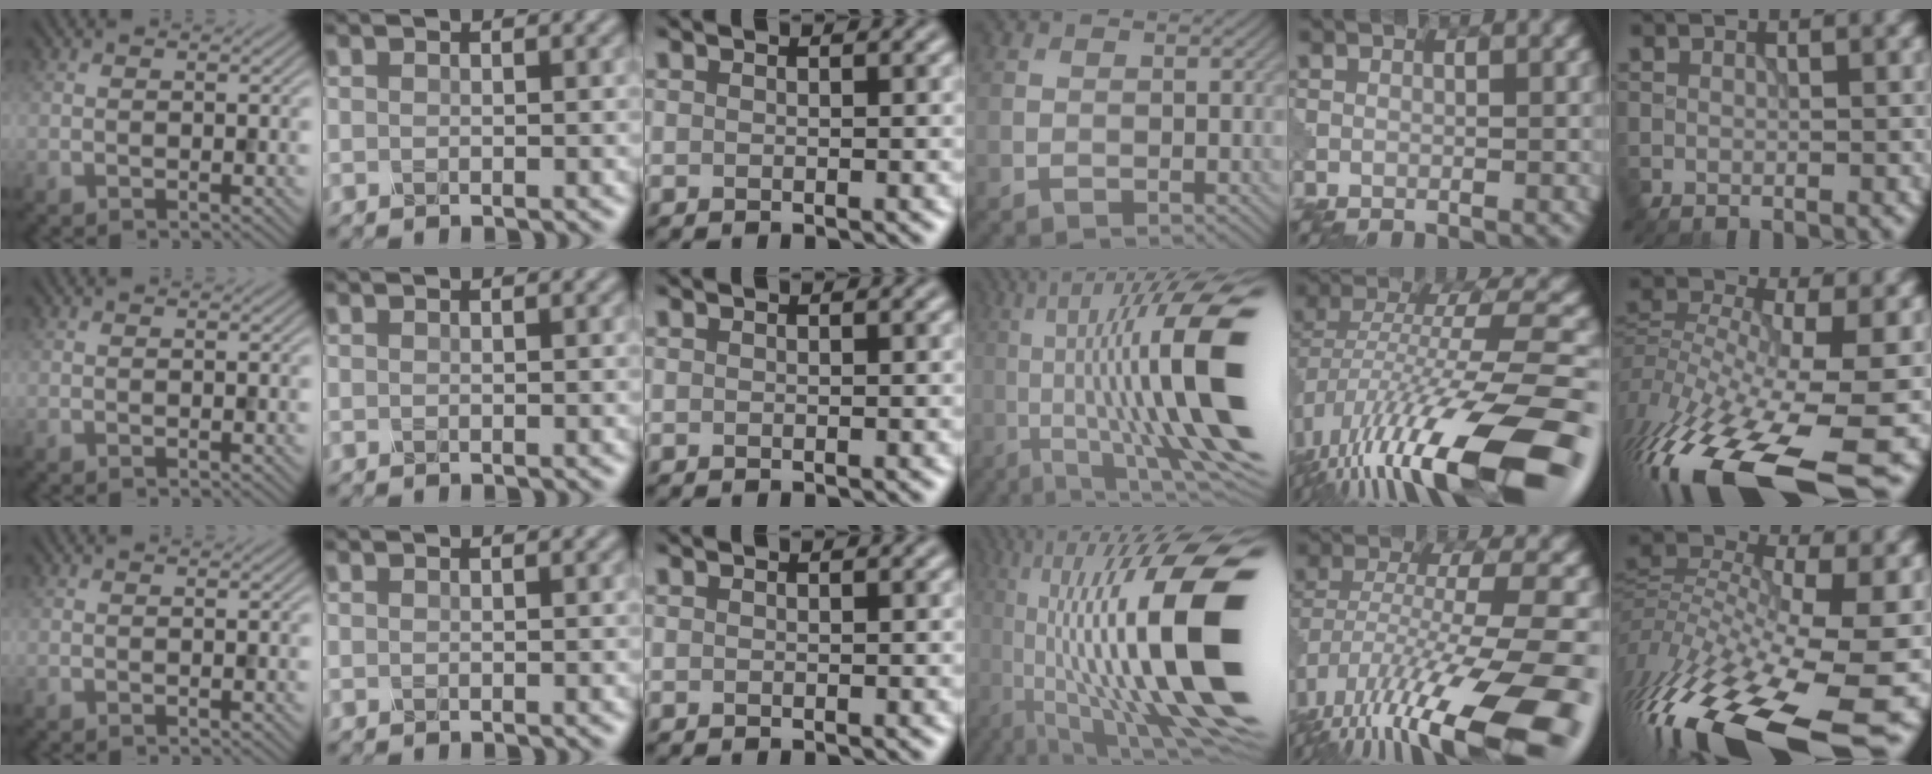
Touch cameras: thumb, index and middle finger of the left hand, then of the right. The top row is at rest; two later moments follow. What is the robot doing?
{"motion": "shake", "object": "plastic piggy bank"}